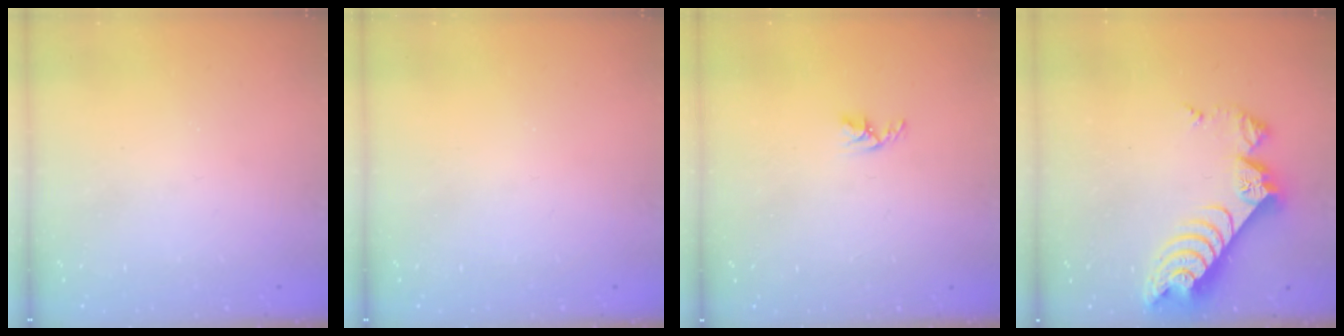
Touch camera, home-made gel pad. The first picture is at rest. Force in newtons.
{"total": 0.0}
{"total": 3.3, "press": 3.3, "slide": 0.5}
{"total": 11.0, "press": 11.0, "slide": 1.0}